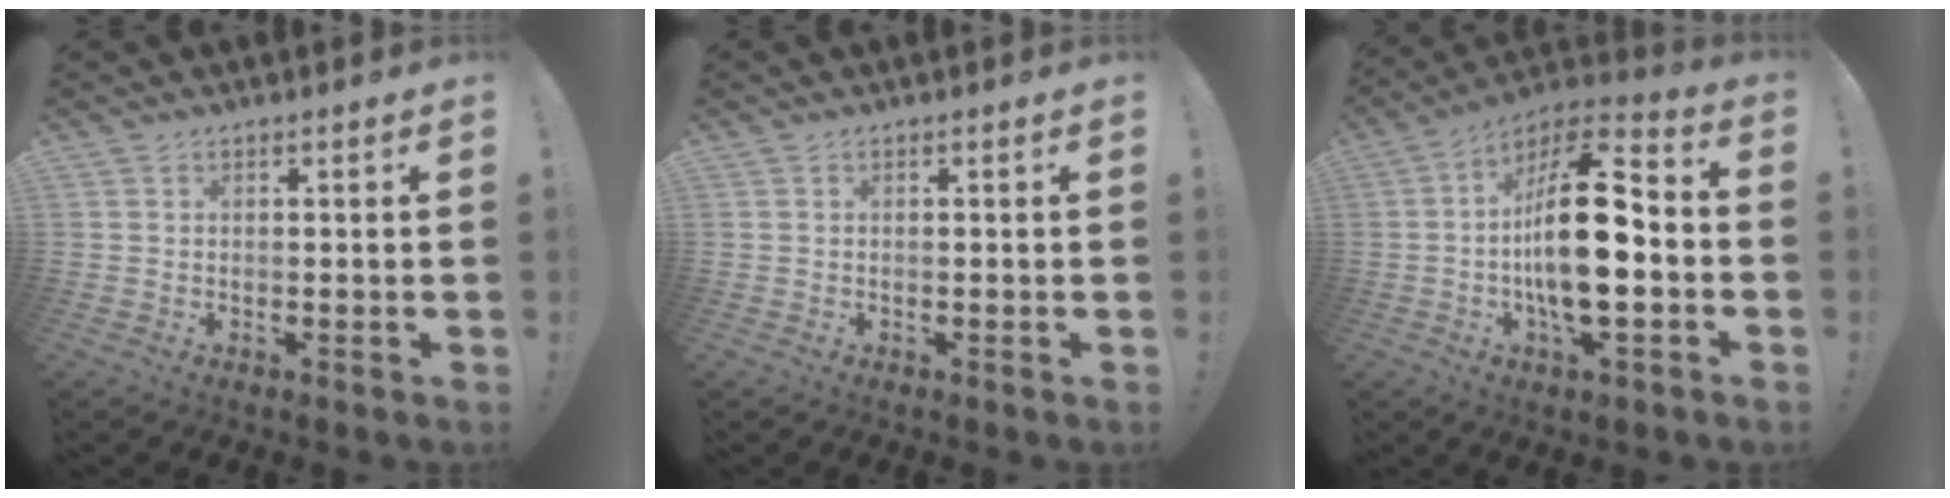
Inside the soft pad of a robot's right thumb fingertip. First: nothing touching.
{"total": 0.0}
{"total": 20.9, "force": [-2.3, 7.6, 19.4], "torque": [-0.339, 0.007, -0.043]}